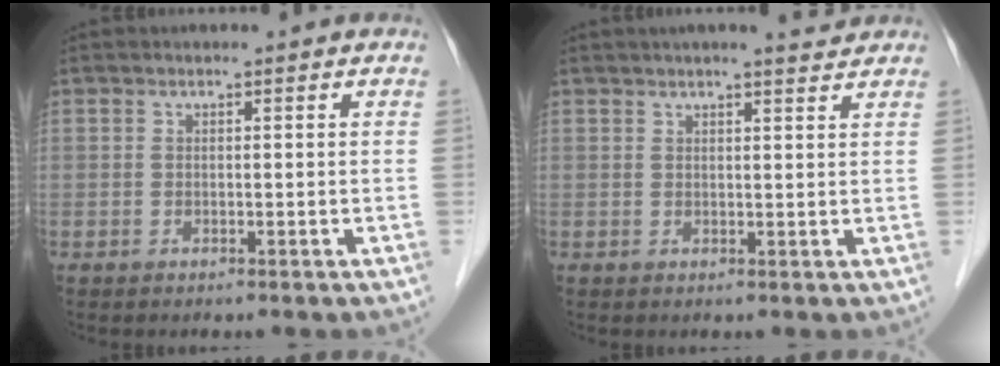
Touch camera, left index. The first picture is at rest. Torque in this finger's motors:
{"motor_torque": [0.51, -0.54, 0.26, 0.05]}